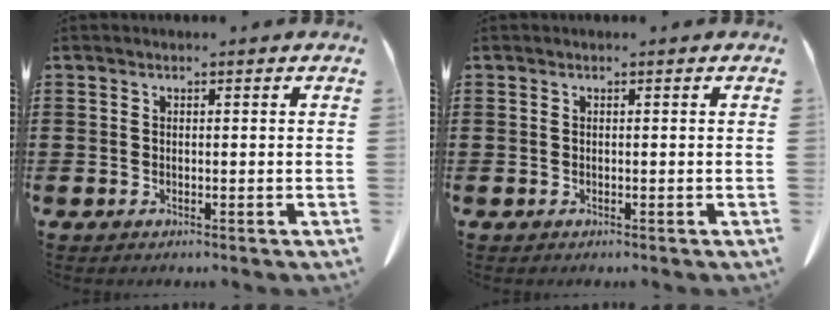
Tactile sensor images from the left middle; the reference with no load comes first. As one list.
[{"total": 0.0}]